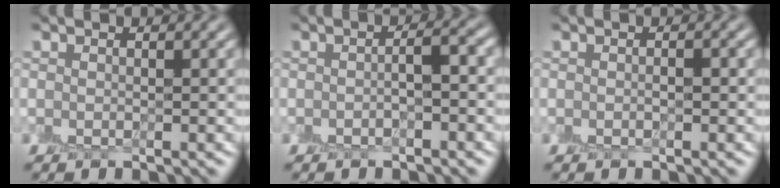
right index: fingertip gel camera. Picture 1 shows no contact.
{"total": 1.5, "force": [-0.5, 0.2, 1.3], "torque": [-0.025, 0.007, -0.012]}
{"total": 0.5, "force": [-0.1, 0.1, 0.5], "torque": [-0.008, 0.003, -0.003]}